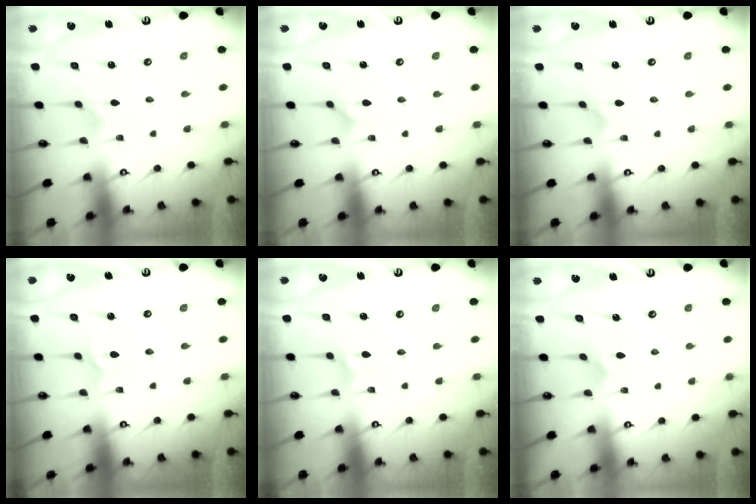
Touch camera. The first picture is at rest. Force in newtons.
{"total": 0.0}
{"total": 0.6, "press": 0.6, "slide": 0.0}
{"total": 1.7, "press": 1.6, "slide": 0.1}
{"total": 1.8, "press": 1.8, "slide": 0.1}
{"total": 2.8, "press": 2.8, "slide": 0.2}